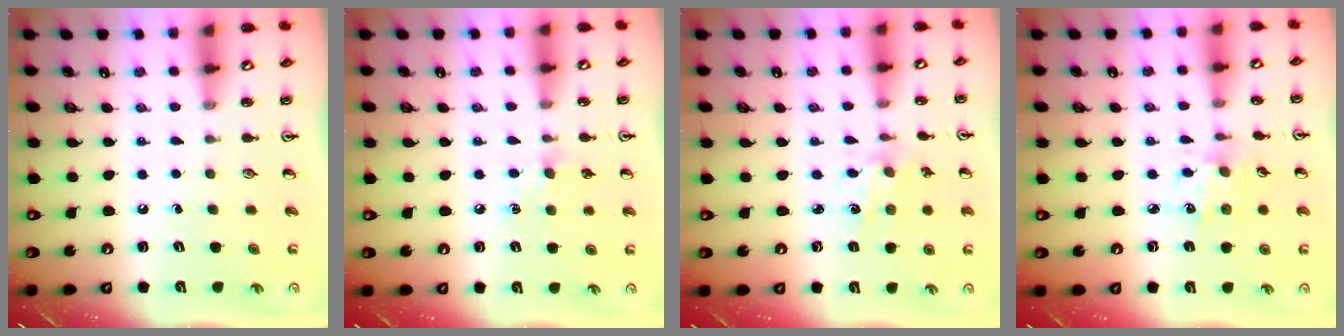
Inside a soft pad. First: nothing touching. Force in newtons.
{"total": 6.3, "press": 6.2, "slide": 0.8}
{"total": 1.9, "press": 1.9, "slide": 0.3}
{"total": 2.9, "press": 2.9, "slide": 0.7}